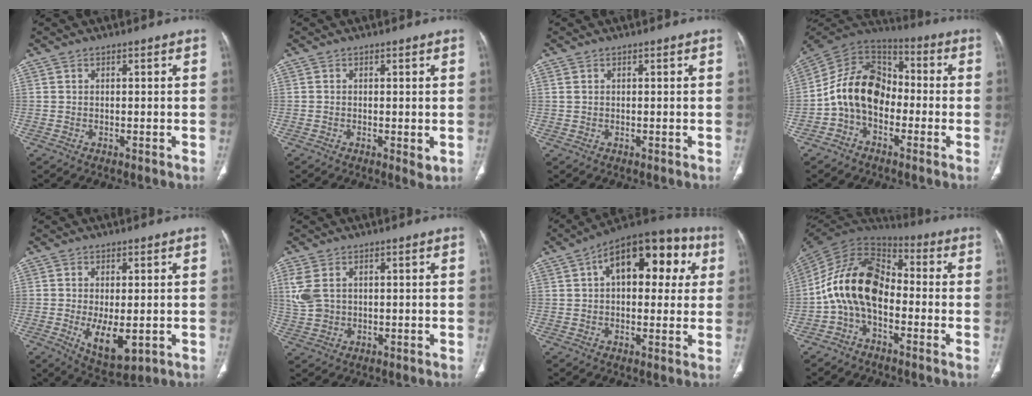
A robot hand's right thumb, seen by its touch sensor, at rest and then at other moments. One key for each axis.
{"total": 2.0, "fx": -0.3, "fy": 0.9, "fz": 1.8, "tx": -0.025, "ty": -0.006, "tz": -0.003}
{"total": 0.6, "fx": 0.2, "fy": 0.4, "fz": 0.3, "tx": -0.007, "ty": 0.007, "tz": 0.007}
{"total": 13.8, "fx": -3.0, "fy": 10.0, "fz": 8.9, "tx": -0.142, "ty": 0.058, "tz": -0.068}
{"total": 8.2, "fx": -1.7, "fy": 3.7, "fz": 7.2, "tx": -0.113, "ty": -0.020, "tz": -0.014}
{"total": 5.8, "fx": 1.5, "fy": 4.1, "fz": 3.9, "tx": -0.098, "ty": 0.002, "tz": 0.040}
{"total": 19.2, "fx": 5.7, "fy": 10.4, "fz": 15.1, "tx": -0.170, "ty": 0.032, "tz": 0.075}
{"total": 15.6, "fx": -2.7, "fy": 9.8, "fz": 11.8, "tx": -0.210, "ty": 0.060, "tz": -0.062}